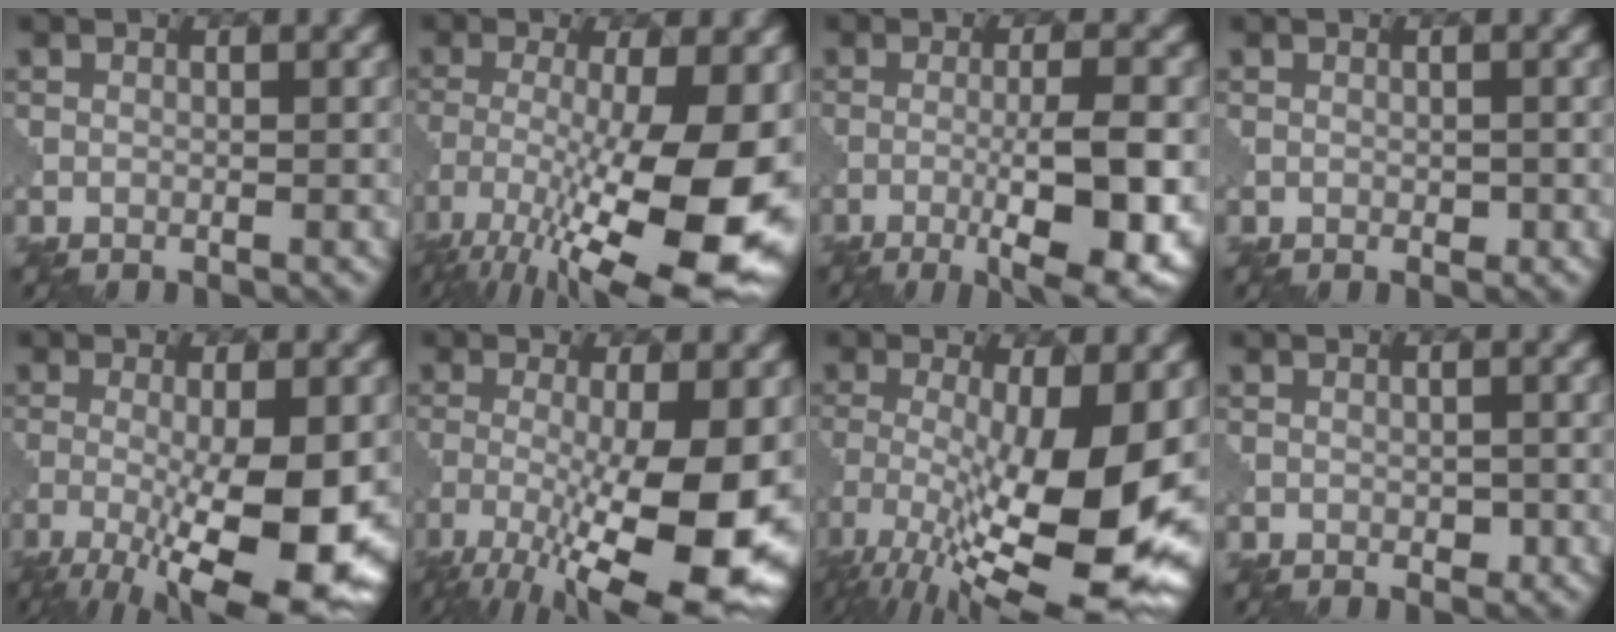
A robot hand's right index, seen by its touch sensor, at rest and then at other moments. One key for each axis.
{"total": 14.1, "fx": -6.1, "fy": 3.9, "fz": 12.1, "tx": -0.213, "ty": -0.019, "tz": -0.098}
{"total": 9.0, "fx": -2.7, "fy": 1.9, "fz": 8.3, "tx": -0.122, "ty": -0.003, "tz": -0.038}
{"total": 0.5, "fx": 0.0, "fy": 0.4, "fz": 0.3, "tx": -0.003, "ty": -0.002, "tz": -0.001}
{"total": 12.0, "fx": -3.6, "fy": 3.3, "fz": 10.9, "tx": -0.179, "ty": -0.021, "tz": -0.047}
{"total": 13.5, "fx": -4.4, "fy": 3.9, "fz": 12.1, "tx": -0.194, "ty": -0.024, "tz": -0.065}
{"total": 14.7, "fx": -4.5, "fy": 4.3, "fz": 13.3, "tx": -0.225, "ty": -0.019, "tz": -0.068}
{"total": 0.8, "fx": -0.1, "fy": 0.6, "fz": 0.6, "tx": -0.007, "ty": -0.004, "tz": -0.001}